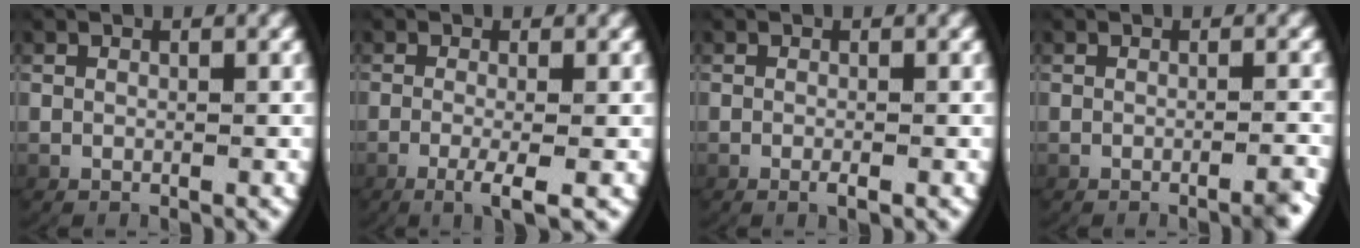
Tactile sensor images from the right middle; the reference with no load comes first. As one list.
[{"total": 3.5, "force": [-1.5, 0.6, 3.1], "torque": [-0.064, -0.014, -0.017]}, {"total": 1.3, "force": [-0.9, 0.4, 0.9], "torque": [-0.019, 0.005, -0.016]}, {"total": 1.4, "force": [-1.2, -0.3, 0.8], "torque": [-0.013, 0.003, -0.022]}]